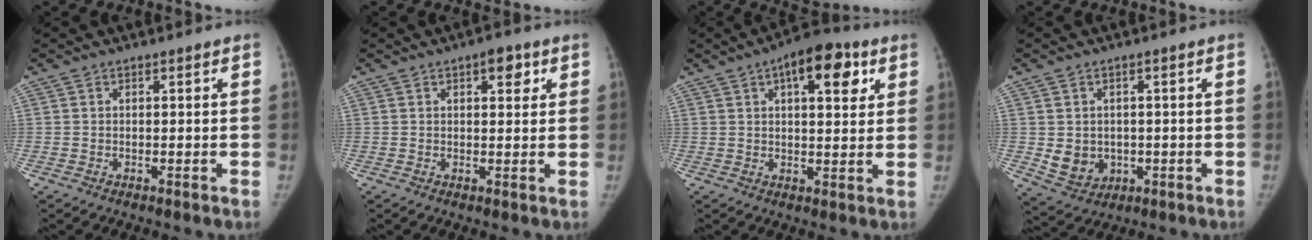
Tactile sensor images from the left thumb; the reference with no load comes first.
{"total": 4.1, "force": [2.0, 1.9, 3.0], "torque": [-0.025, -0.005, 0.024]}
{"total": 12.0, "force": [5.3, 5.2, 9.4], "torque": [-0.102, -0.003, 0.070]}
{"total": 7.0, "force": [-0.7, 6.1, 3.4], "torque": [-0.036, 0.000, 0.010]}